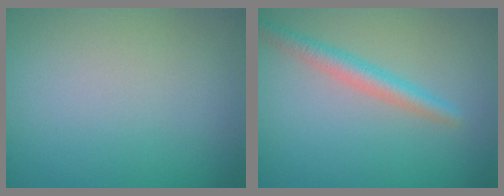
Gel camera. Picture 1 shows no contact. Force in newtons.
{"total": 2.5, "press": 2.5, "slide": 0.1}